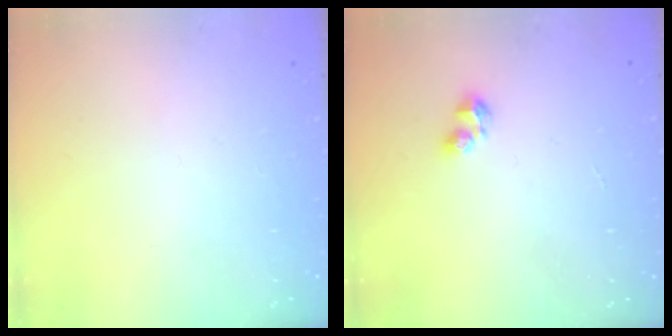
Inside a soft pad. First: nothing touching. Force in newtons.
{"total": 2.1, "press": 2.0, "slide": 0.8}